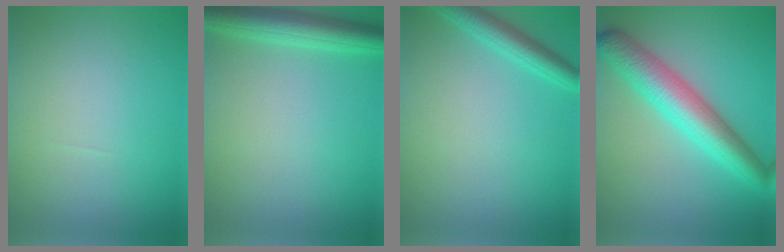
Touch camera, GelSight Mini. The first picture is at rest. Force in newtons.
{"total": 4.5, "press": 4.5, "slide": 0.2}
{"total": 2.7, "press": 2.7, "slide": 0.1}
{"total": 6.4, "press": 6.4, "slide": 0.1}